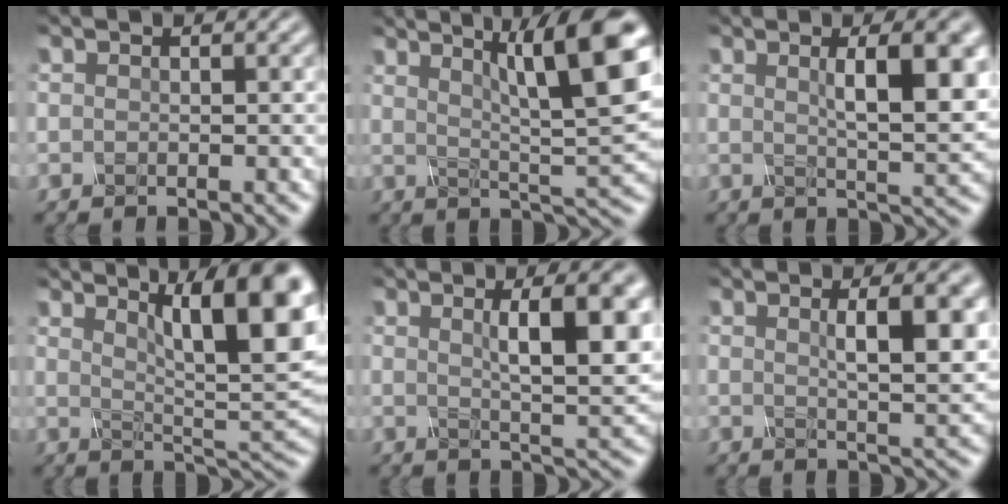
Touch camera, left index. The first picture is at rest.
{"total": 11.0, "force": [4.4, 1.8, 9.9], "torque": [-0.135, 0.020, 0.089]}
{"total": 7.0, "force": [1.5, 1.4, 6.6], "torque": [-0.076, 0.013, 0.036]}
{"total": 12.6, "force": [4.9, 3.5, 11.1], "torque": [-0.114, 0.021, 0.081]}
{"total": 7.7, "force": [1.8, 1.6, 7.4], "torque": [-0.084, 0.015, 0.040]}
{"total": 5.5, "force": [1.1, 1.1, 5.3], "torque": [-0.062, 0.010, 0.030]}